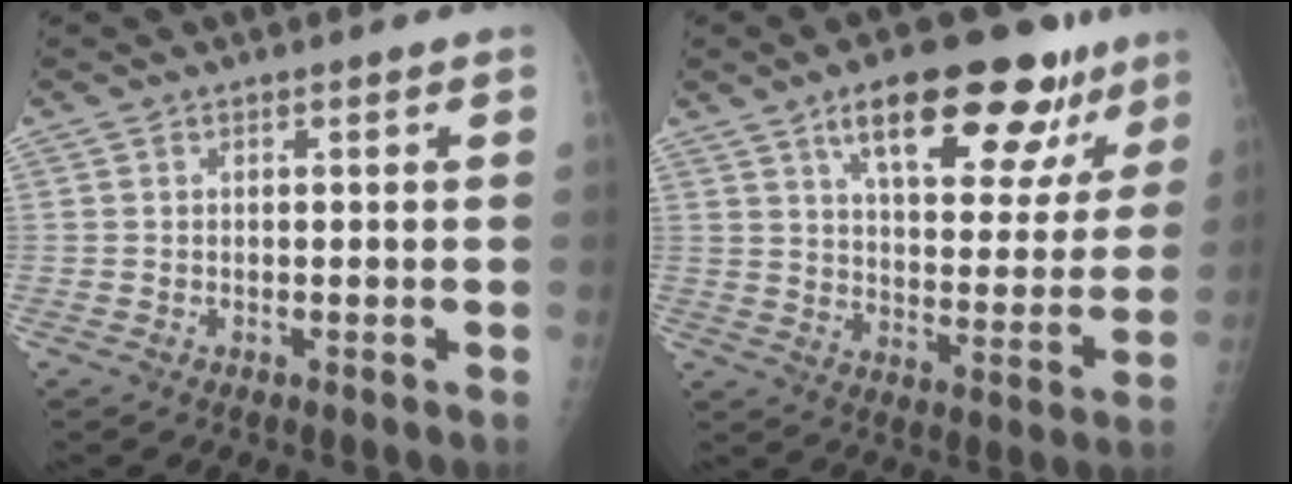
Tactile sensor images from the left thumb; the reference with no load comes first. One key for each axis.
{"total": 21.0, "fx": 12.9, "fy": 8.5, "fz": 14.3, "tx": -0.154, "ty": -0.037, "tz": 0.193}